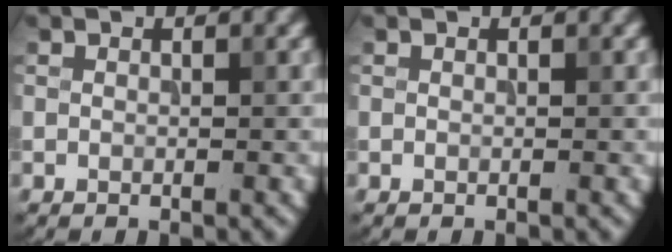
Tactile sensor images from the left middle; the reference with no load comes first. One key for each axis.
{"total": 0.0}